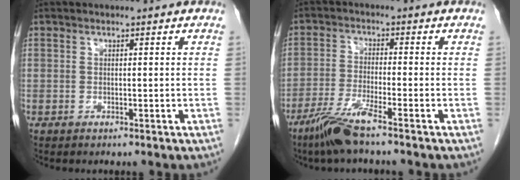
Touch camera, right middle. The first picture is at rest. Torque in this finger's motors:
{"motor_torque": [0.83, -0.59, 0.28, 0.08]}